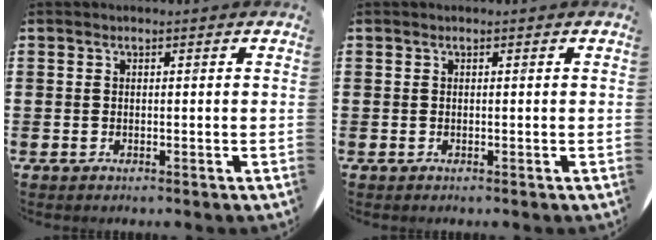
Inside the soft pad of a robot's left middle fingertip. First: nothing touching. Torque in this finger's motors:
{"motor_torque": [-0.04, 0.02, 0.00, 0.01]}